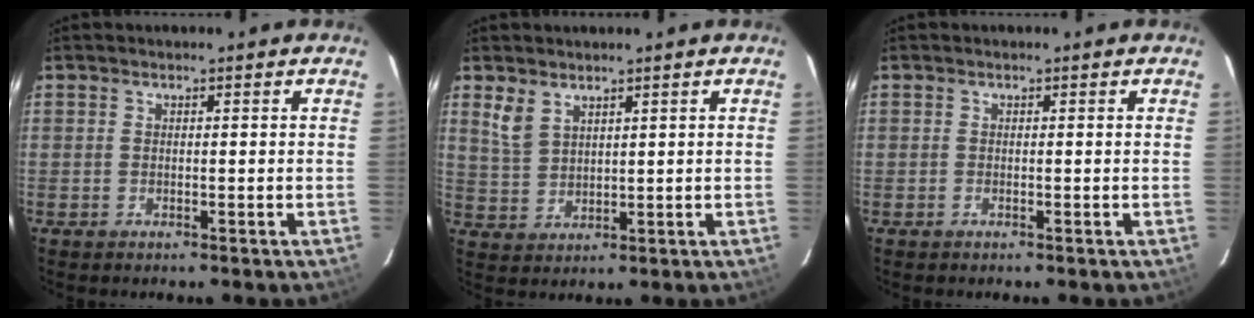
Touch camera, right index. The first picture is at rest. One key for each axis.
{"total": 4.3, "fx": 3.0, "fy": 2.2, "fz": 2.2, "tx": -0.048, "ty": 0.002, "tz": 0.067}
{"total": 0.0}